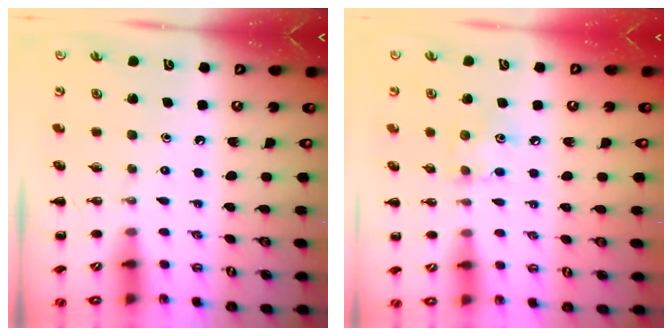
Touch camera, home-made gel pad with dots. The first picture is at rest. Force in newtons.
{"total": 6.5, "press": 6.3, "slide": 1.4}